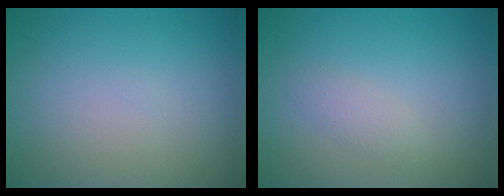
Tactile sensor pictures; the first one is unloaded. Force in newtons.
{"total": 1.2, "press": 1.2, "slide": 0.1}